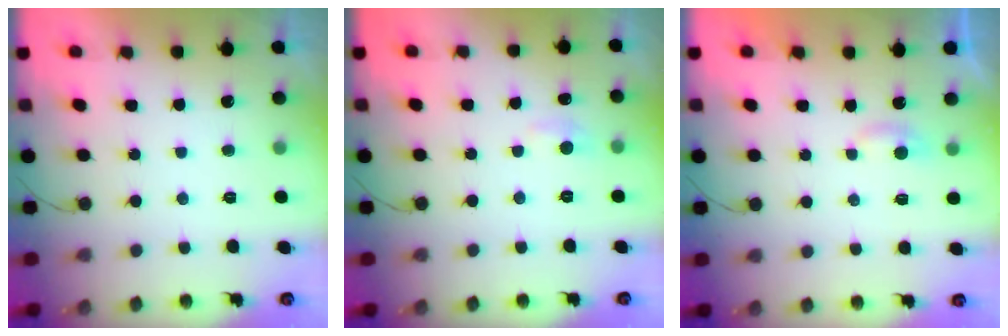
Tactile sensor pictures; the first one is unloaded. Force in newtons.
{"total": 5.7, "press": 5.6, "slide": 0.9}
{"total": 2.7, "press": 2.7, "slide": 0.3}